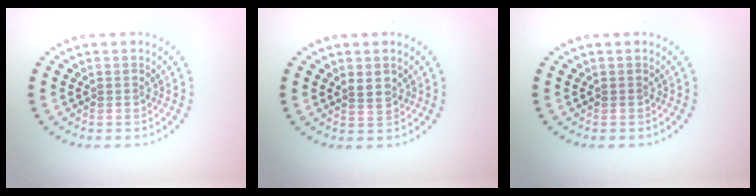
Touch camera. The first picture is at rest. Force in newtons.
{"total": 1.4, "press": 1.2, "slide": 0.8}
{"total": 0.0}